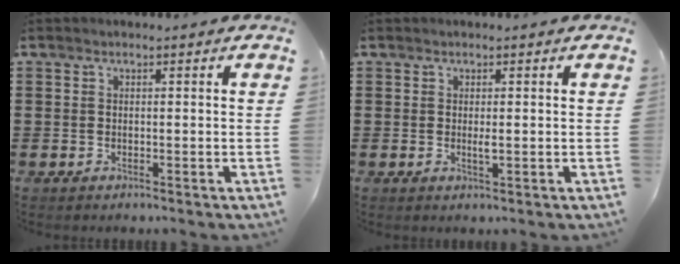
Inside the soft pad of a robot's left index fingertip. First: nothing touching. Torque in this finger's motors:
{"motor_torque": [0.23, 0.08, 0.03, 0.02]}